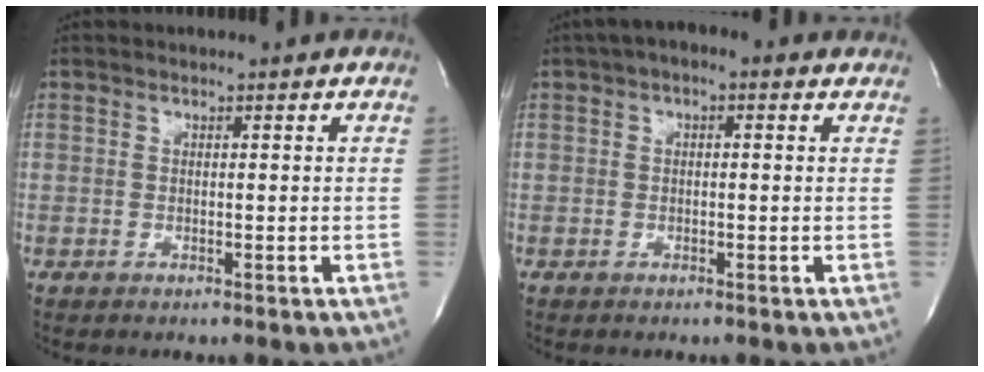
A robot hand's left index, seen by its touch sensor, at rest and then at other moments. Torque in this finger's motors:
{"motor_torque": [1.10, -1.04, 0.16, 0.07]}